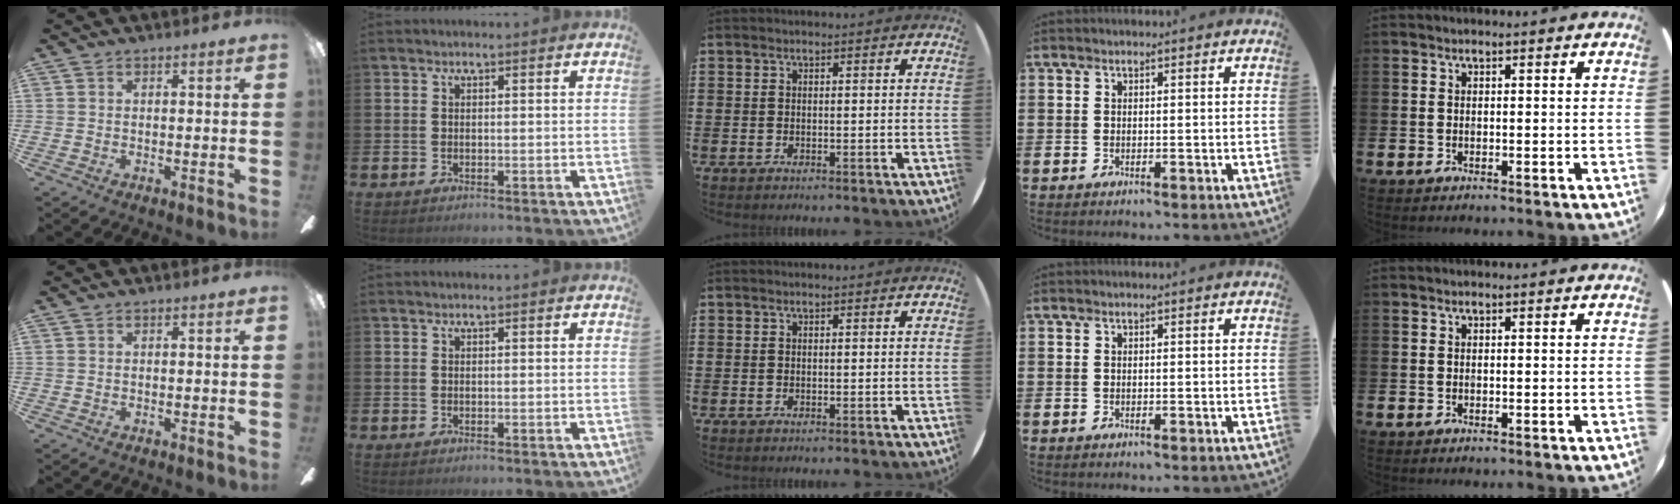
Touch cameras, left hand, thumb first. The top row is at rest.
{}